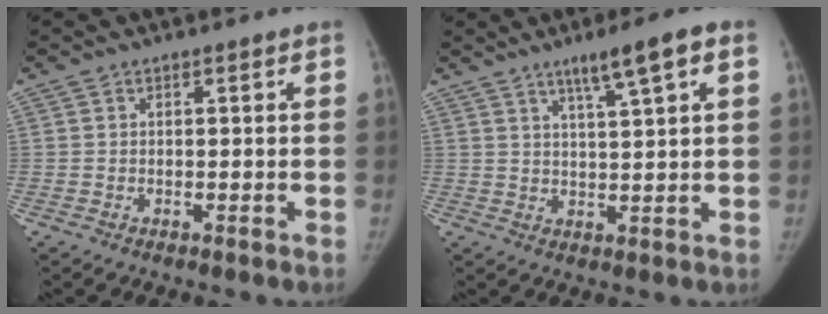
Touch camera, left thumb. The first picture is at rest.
{"total": 7.2, "force": [3.9, 0.4, 6.0], "torque": [-0.099, -0.011, 0.066]}